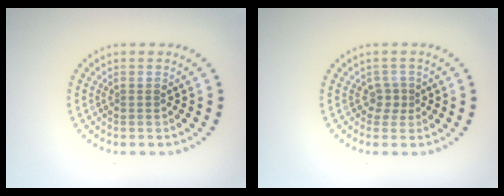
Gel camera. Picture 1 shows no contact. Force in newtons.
{"total": 1.3, "press": 1.1, "slide": 0.7}